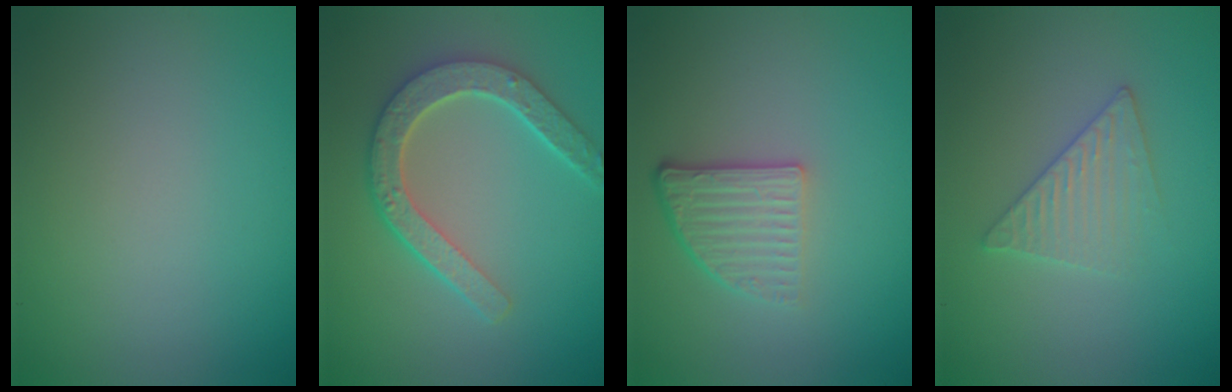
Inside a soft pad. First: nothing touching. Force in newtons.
{"total": 5.0, "press": 4.0, "slide": 3.1}
{"total": 3.8, "press": 2.6, "slide": 2.8}
{"total": 2.6, "press": 2.6, "slide": 0.3}